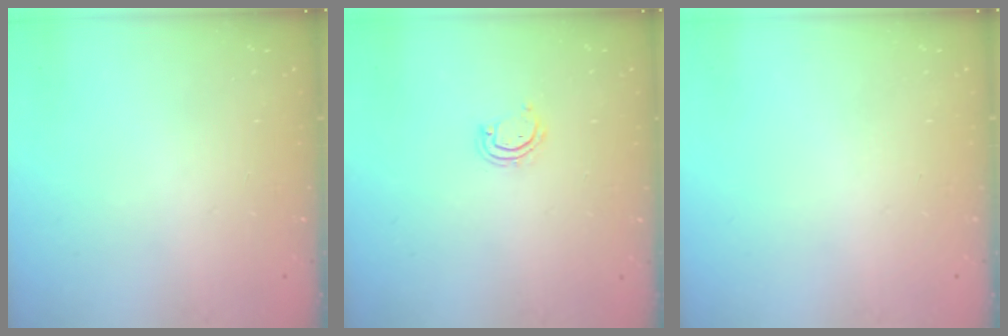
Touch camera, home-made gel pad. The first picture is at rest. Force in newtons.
{"total": 3.7, "press": 3.6, "slide": 0.3}
{"total": 0.0}